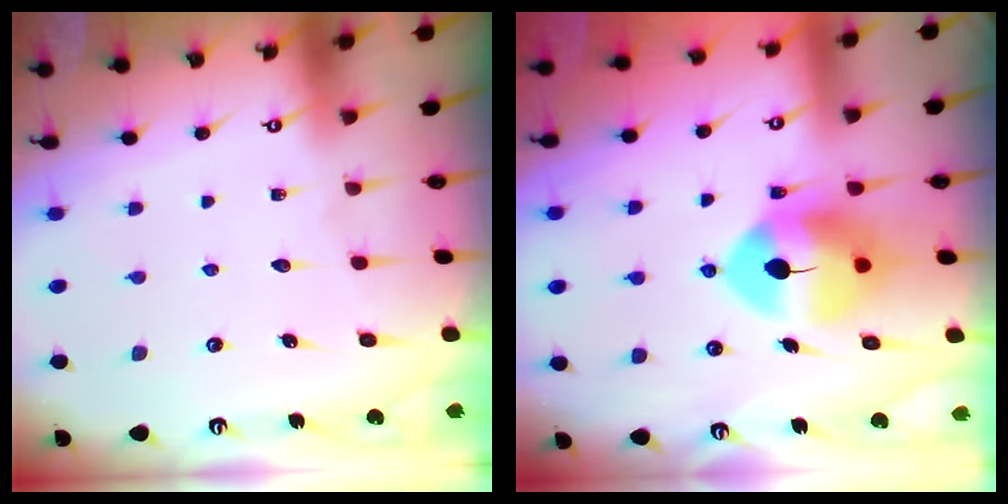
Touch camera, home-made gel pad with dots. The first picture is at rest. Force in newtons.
{"total": 10.8, "press": 10.6, "slide": 1.8}